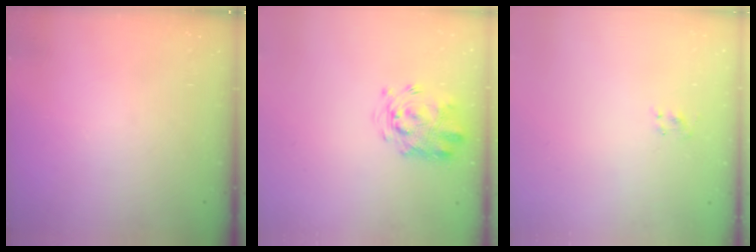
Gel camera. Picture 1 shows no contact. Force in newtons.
{"total": 4.1, "press": 4.0, "slide": 1.0}
{"total": 1.6, "press": 1.4, "slide": 0.9}